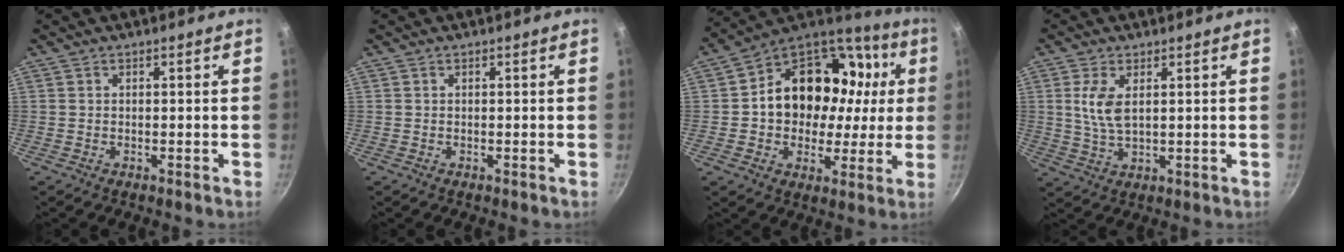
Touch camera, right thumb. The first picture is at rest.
{"total": 0.0}
{"total": 23.0, "force": [2.9, 17.9, 14.2], "torque": [-0.197, 0.037, 0.046]}
{"total": 5.9, "force": [1.6, 2.8, 5.0], "torque": [-0.100, -0.009, 0.034]}